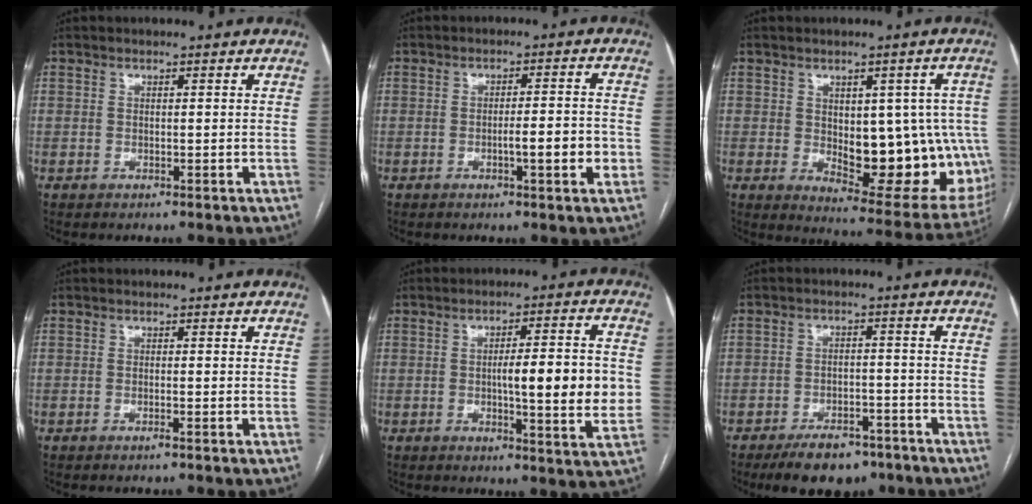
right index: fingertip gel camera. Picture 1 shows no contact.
{"total": 5.4, "force": [-1.6, 0.6, 5.1], "torque": [-0.075, 0.006, -0.017]}
{"total": 17.1, "force": [-1.2, 7.7, 15.3], "torque": [-0.154, 0.010, 0.014]}
{"total": 0.7, "force": [-0.4, -0.1, 0.5], "torque": [-0.011, 0.001, -0.006]}
{"total": 11.7, "force": [-0.6, 1.3, 11.6], "torque": [-0.164, 0.003, -0.008]}
{"total": 8.6, "force": [-6.4, 4.1, 4.1], "torque": [-0.062, 0.003, -0.099]}